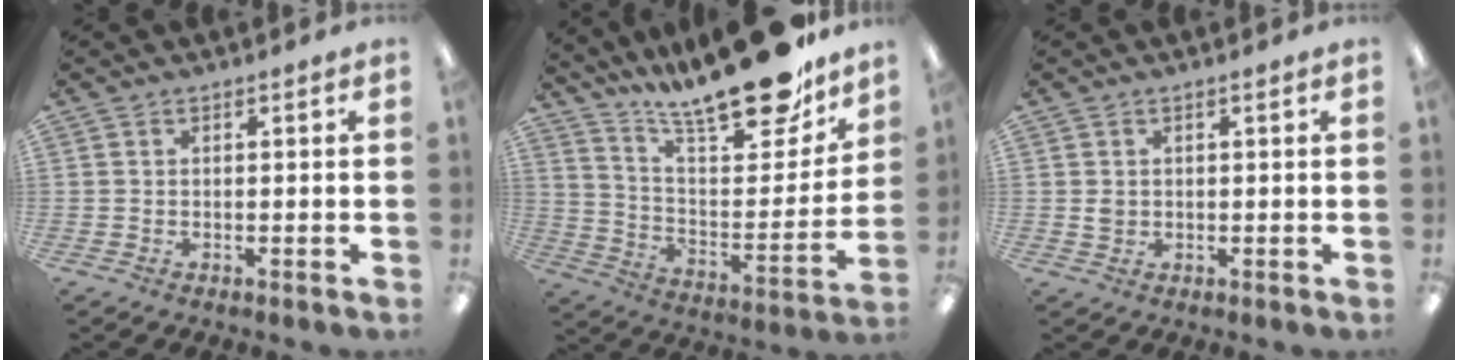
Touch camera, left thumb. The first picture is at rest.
{"total": 23.2, "force": [18.7, 6.2, 12.2], "torque": [-0.179, -0.133, 0.313]}
{"total": 1.6, "force": [0.4, 1.4, 0.8], "torque": [-0.009, 0.001, 0.005]}